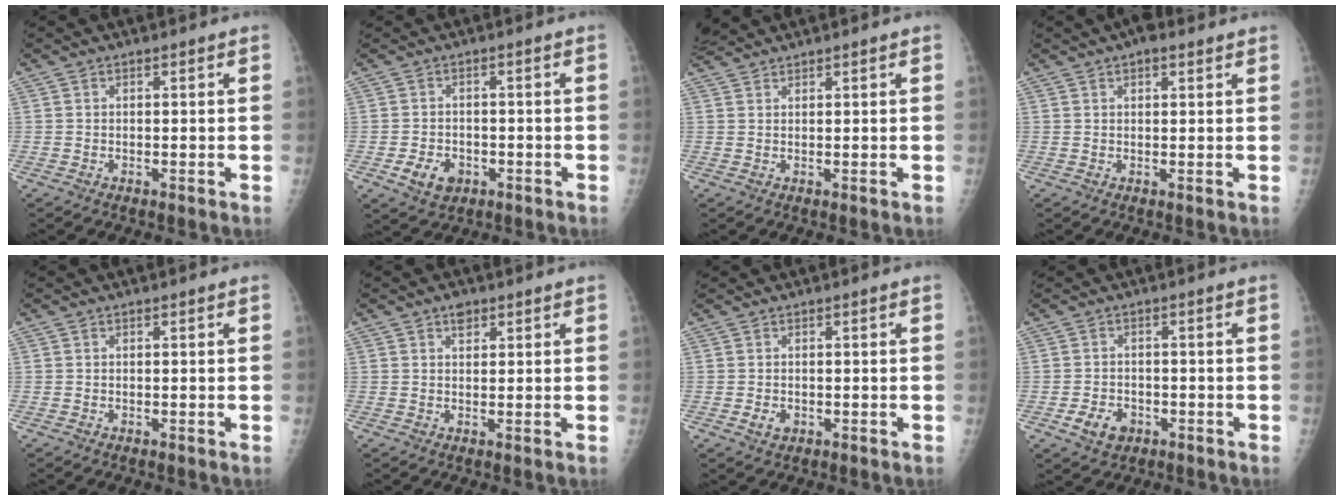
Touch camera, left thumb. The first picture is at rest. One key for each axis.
{"total": 4.6, "fx": -1.7, "fy": 3.6, "fz": 2.2, "tx": -0.022, "ty": 0.005, "tz": -0.020}
{"total": 2.9, "fx": 2.8, "fy": 0.2, "fz": 0.4, "tx": -0.012, "ty": 0.015, "tz": 0.062}
{"total": 3.0, "fx": 1.9, "fy": 1.3, "fz": 1.9, "tx": -0.015, "ty": 0.000, "tz": 0.024}
{"total": 0.0}
{"total": 2.1, "fx": 1.3, "fy": 1.3, "fz": 1.0, "tx": -0.003, "ty": -0.005, "tz": 0.018}
{"total": 1.6, "fx": -0.2, "fy": 1.4, "fz": 0.8, "tx": -0.010, "ty": 0.000, "tz": 0.003}
{"total": 4.2, "fx": -1.8, "fy": 3.2, "fz": 1.9, "tx": -0.017, "ty": 0.005, "tz": -0.023}